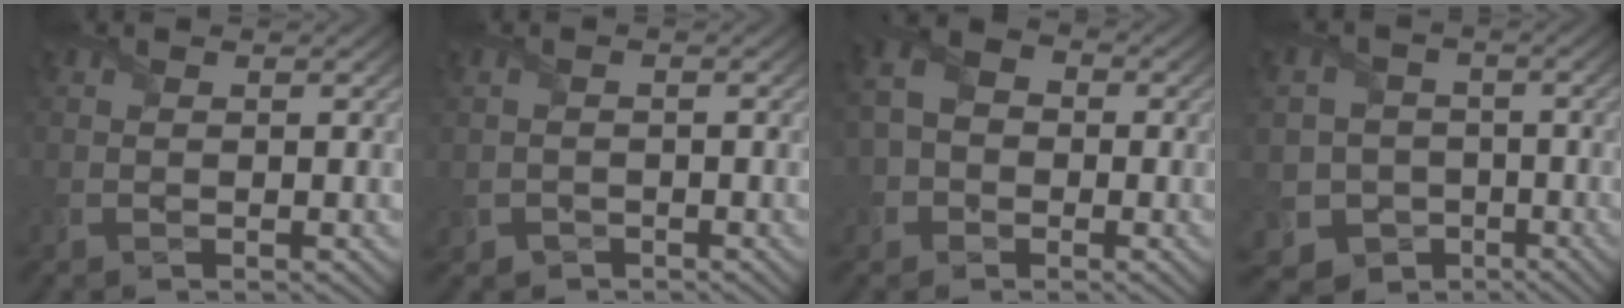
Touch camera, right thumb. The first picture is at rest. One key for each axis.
{"total": 1.6, "fx": -0.9, "fy": 1.3, "fz": 0.0, "tx": -0.004, "ty": -0.007, "tz": -0.018}
{"total": 6.4, "fx": -1.3, "fy": 5.4, "fz": 3.1, "tx": -0.078, "ty": 0.003, "tz": -0.041}
{"total": 9.5, "fx": -3.4, "fy": 8.6, "fz": 2.1, "tx": -0.078, "ty": -0.015, "tz": -0.085}